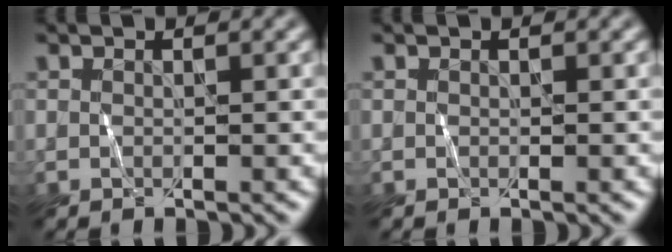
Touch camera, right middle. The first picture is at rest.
{"total": 0.0}